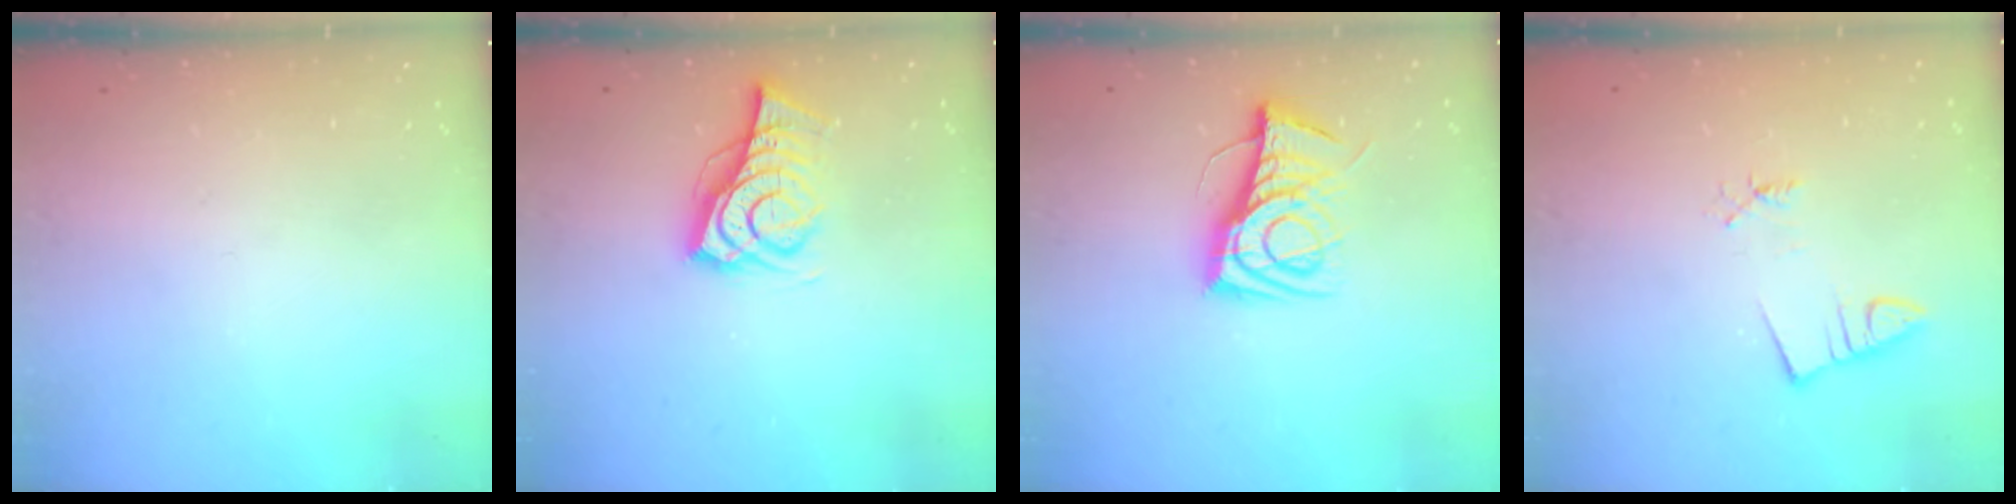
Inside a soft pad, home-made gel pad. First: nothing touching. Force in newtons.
{"total": 8.9, "press": 8.3, "slide": 3.2}
{"total": 13.8, "press": 13.8, "slide": 0.4}
{"total": 1.1, "press": 1.1, "slide": 0.1}